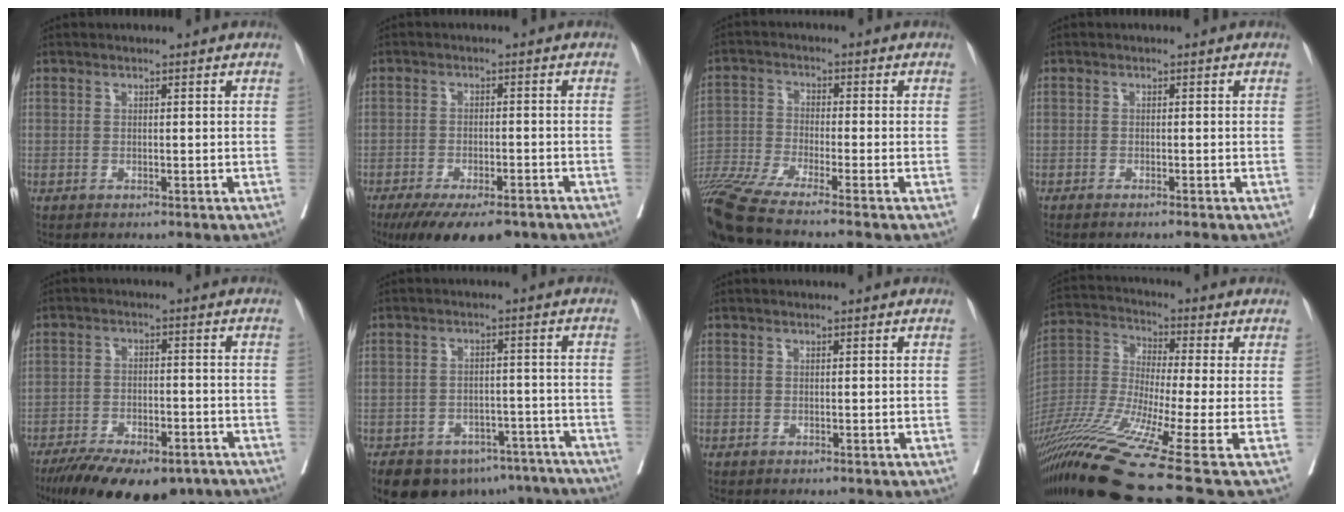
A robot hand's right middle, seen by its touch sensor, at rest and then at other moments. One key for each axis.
{"total": 13.7, "fx": -10.6, "fy": 3.9, "fz": 7.7, "tx": -0.122, "ty": -0.022, "tz": -0.152}
{"total": 16.0, "fx": -13.4, "fy": -1.4, "fz": 8.6, "tx": -0.163, "ty": -0.034, "tz": -0.233}
{"total": 3.9, "fx": -3.4, "fy": -0.4, "fz": 1.9, "tx": -0.013, "ty": -0.001, "tz": -0.045}
{"total": 17.1, "fx": -12.9, "fy": 6.1, "fz": 9.4, "tx": -0.165, "ty": -0.014, "tz": -0.188}
{"total": 16.1, "fx": -12.1, "fy": 8.7, "fz": 6.0, "tx": -0.098, "ty": 0.012, "tz": -0.144}
{"total": 0.0}
{"total": 21.0, "fx": -13.6, "fy": -1.5, "fz": 15.9, "tx": -0.332, "ty": -0.043, "tz": -0.255}